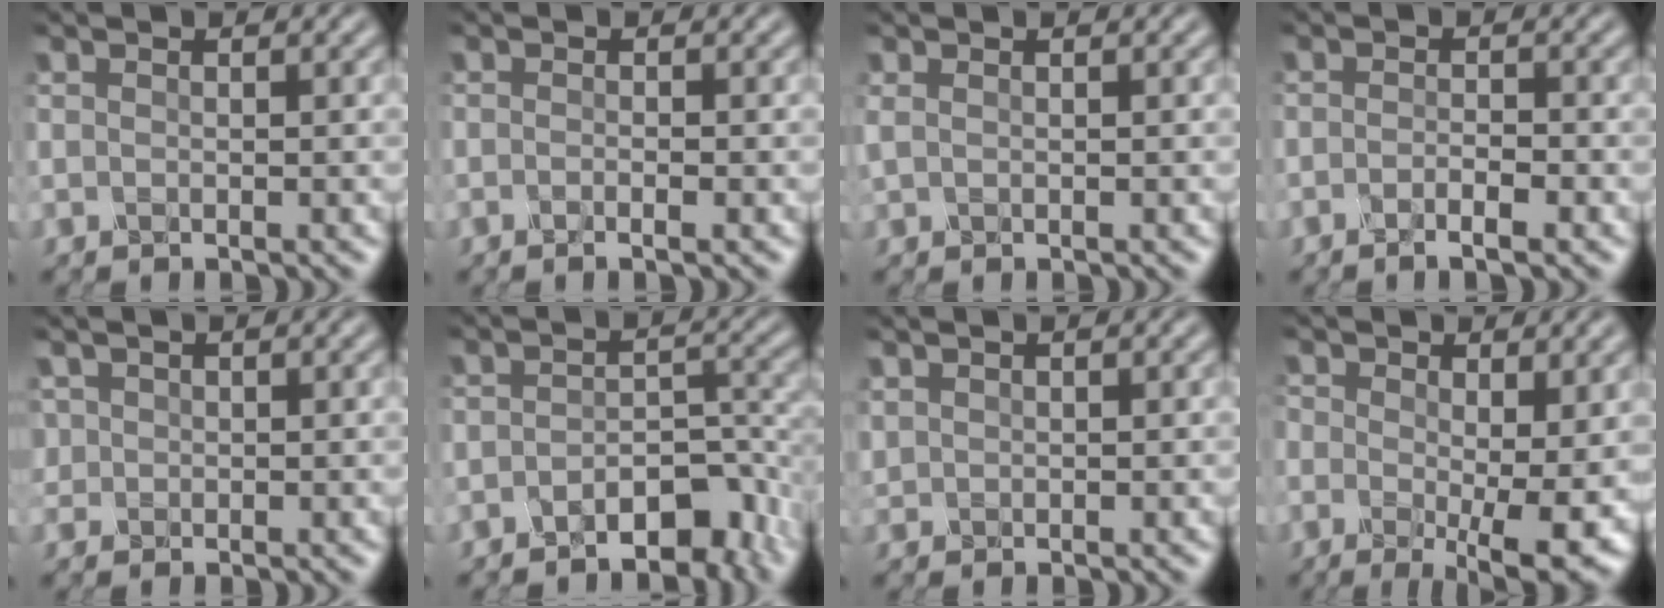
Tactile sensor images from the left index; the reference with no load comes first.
{"total": 1.1, "force": [-0.4, 0.2, 1.0], "torque": [-0.014, -0.004, -0.008]}
{"total": 0.7, "force": [0.4, 0.4, 0.5], "torque": [-0.015, 0.002, 0.009]}
{"total": 2.1, "force": [-1.1, 0.5, 1.7], "torque": [-0.027, -0.001, -0.021]}
{"total": 1.2, "force": [0.3, 1.2, 0.2], "torque": [-0.004, -0.002, 0.007]}
{"total": 5.3, "force": [-3.3, 2.2, 3.4], "torque": [-0.045, 0.004, -0.054]}
{"total": 0.7, "force": [0.5, 0.5, 0.0], "torque": [-0.002, -0.001, 0.014]}
{"total": 7.5, "force": [-0.8, 3.1, 6.8], "torque": [-0.114, -0.016, -0.014]}